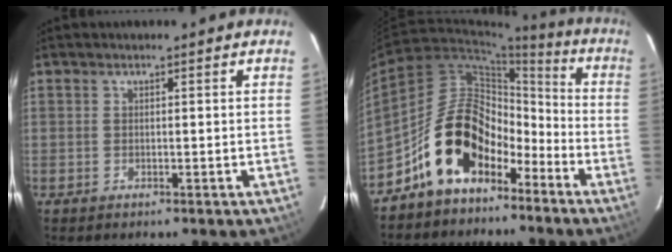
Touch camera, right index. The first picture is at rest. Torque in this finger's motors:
{"motor_torque": [1.11, -0.19, 1.05, 0.20]}